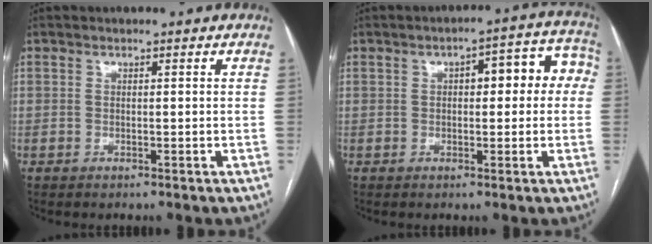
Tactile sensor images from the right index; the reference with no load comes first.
{"total": 8.5, "force": [1.1, 3.6, 7.6], "torque": [-0.083, 0.046, 0.009]}